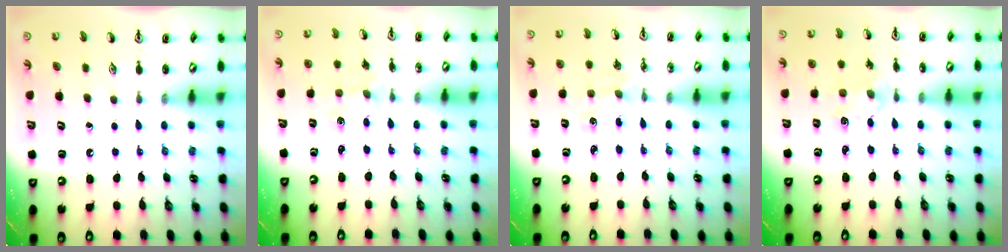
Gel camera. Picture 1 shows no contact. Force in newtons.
{"total": 1.1, "press": 1.1, "slide": 0.4}
{"total": 0.5, "press": 0.5, "slide": 0.1}
{"total": 2.0, "press": 2.0, "slide": 0.5}